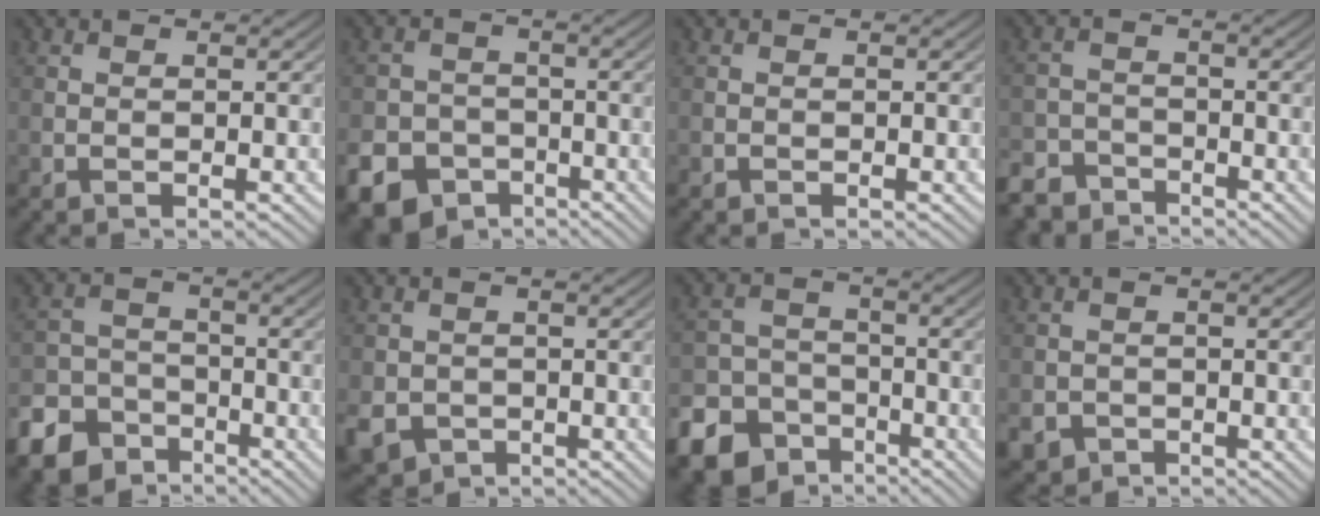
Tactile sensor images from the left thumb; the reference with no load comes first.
{"total": 10.1, "force": [-6.1, 7.6, 2.7], "torque": [-0.062, -0.041, -0.120]}
{"total": 0.0}
{"total": 4.8, "force": [-4.1, 2.3, 1.0], "torque": [-0.020, -0.004, -0.083]}
{"total": 8.9, "force": [-6.1, 5.8, 2.9], "torque": [-0.064, -0.023, -0.115]}
{"total": 4.0, "force": [-1.6, 3.3, 1.4], "torque": [-0.041, -0.019, -0.030]}
{"total": 11.5, "force": [-7.4, 8.1, 3.3], "torque": [-0.089, -0.044, -0.132]}
{"total": 2.5, "force": [-1.5, 2.0, 0.5], "torque": [-0.012, -0.011, -0.031]}